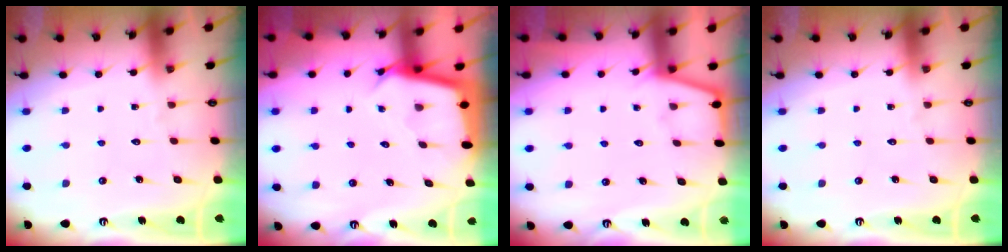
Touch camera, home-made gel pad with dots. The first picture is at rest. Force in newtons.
{"total": 2.7, "press": 2.7, "slide": 0.0}
{"total": 4.4, "press": 4.4, "slide": 0.3}
{"total": 0.0}